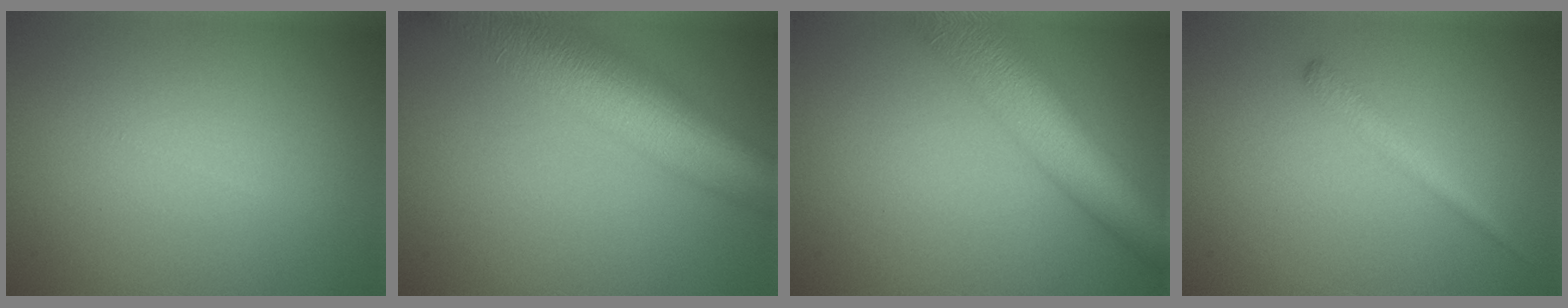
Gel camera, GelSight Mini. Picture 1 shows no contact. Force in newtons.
{"total": 12.0, "press": 12.0, "slide": 0.6}
{"total": 9.8, "press": 9.8, "slide": 0.4}
{"total": 1.6, "press": 1.6, "slide": 0.1}